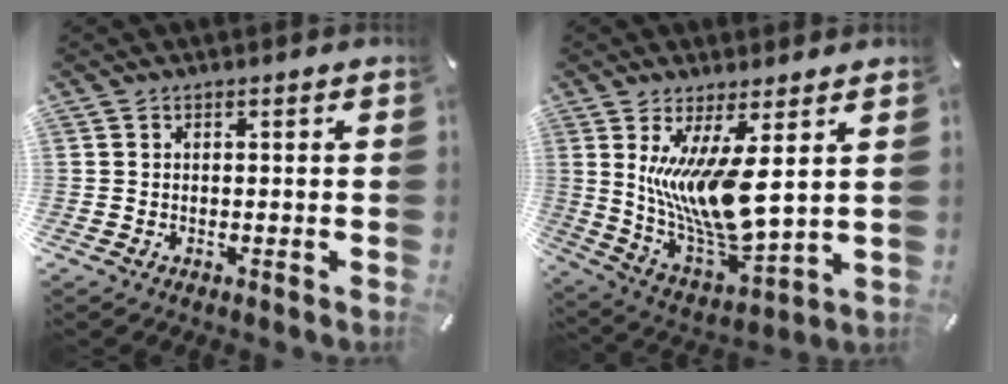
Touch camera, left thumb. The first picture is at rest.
{"total": 14.8, "force": [4.9, 4.1, 13.4], "torque": [-0.287, -0.052, 0.077]}